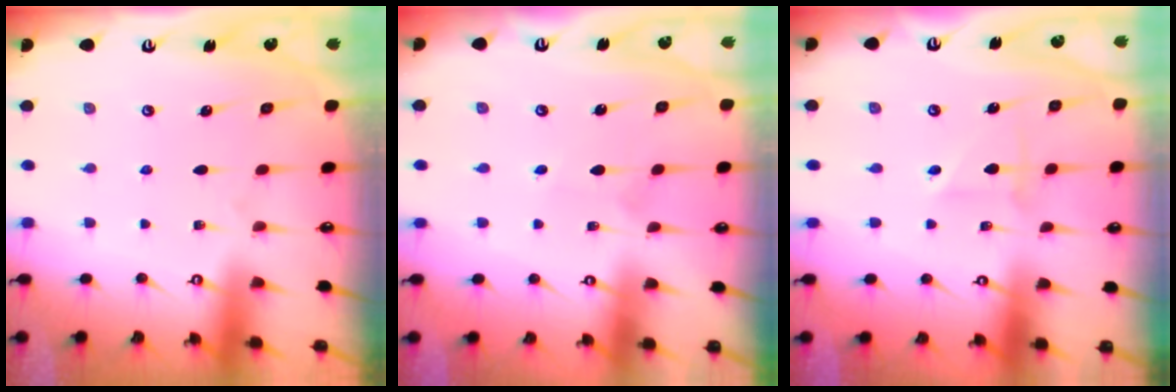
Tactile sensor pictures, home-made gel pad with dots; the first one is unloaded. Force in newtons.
{"total": 1.8, "press": 1.8, "slide": 0.2}
{"total": 2.6, "press": 2.6, "slide": 0.3}